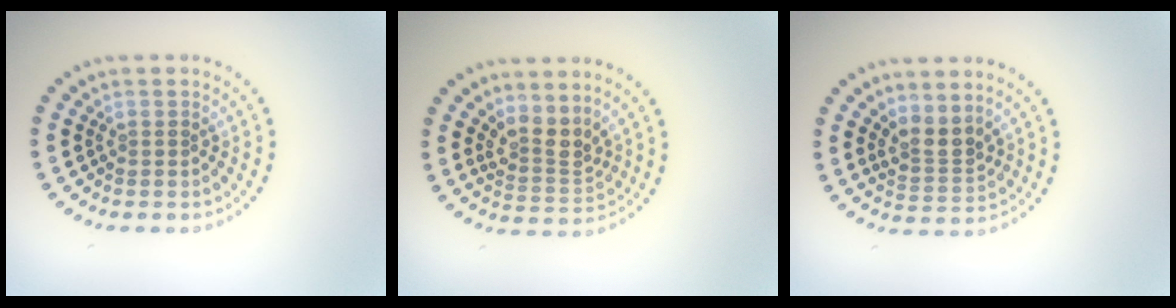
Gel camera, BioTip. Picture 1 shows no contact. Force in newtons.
{"total": 2.9, "press": 2.1, "slide": 2.0}
{"total": 2.6, "press": 2.0, "slide": 1.8}